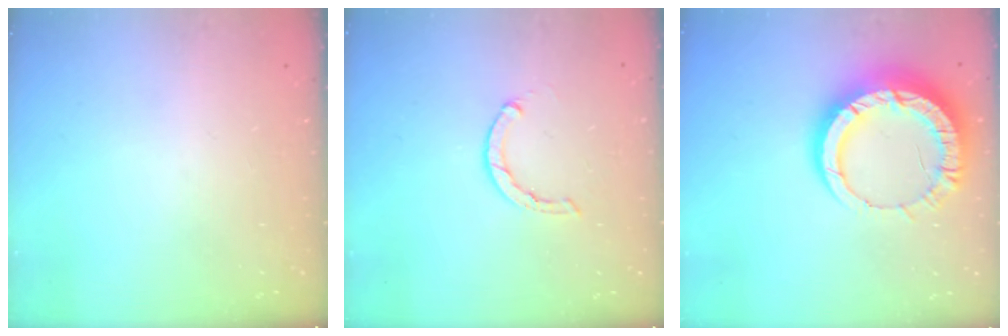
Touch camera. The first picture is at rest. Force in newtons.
{"total": 1.6, "press": 1.5, "slide": 0.4}
{"total": 16.1, "press": 16.1, "slide": 1.6}